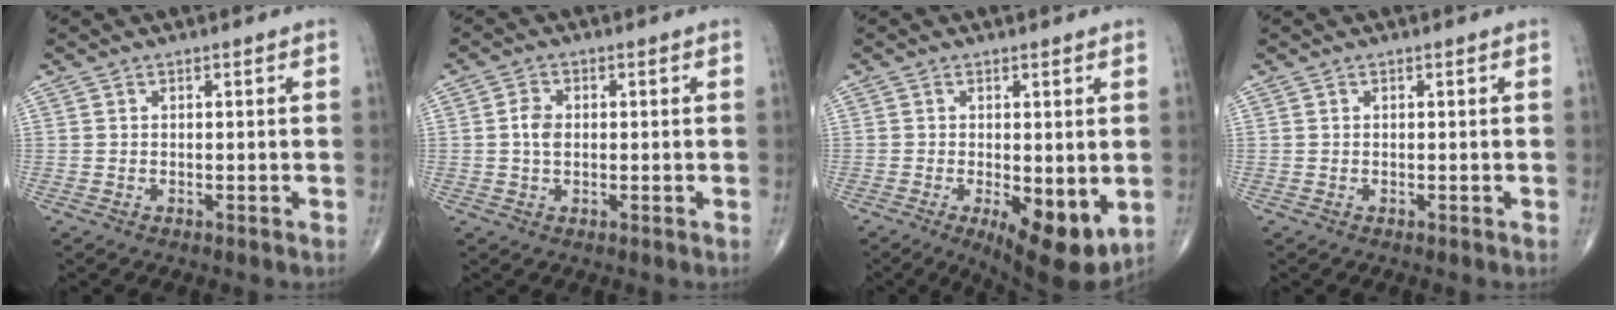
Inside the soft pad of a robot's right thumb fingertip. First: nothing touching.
{"total": 3.1, "force": [0.1, 2.1, 2.3], "torque": [-0.039, 0.002, -0.002]}
{"total": 11.0, "force": [-2.5, 4.2, 9.9], "torque": [-0.134, -0.025, -0.027]}
{"total": 0.0}